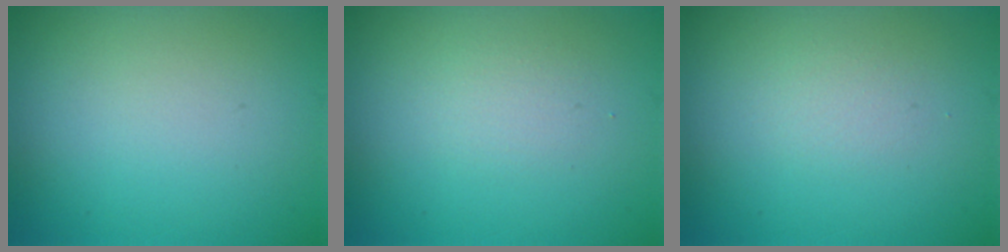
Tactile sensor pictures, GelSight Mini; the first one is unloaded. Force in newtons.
{"total": 1.1, "press": 1.1, "slide": 0.1}
{"total": 1.0, "press": 1.0, "slide": 0.0}